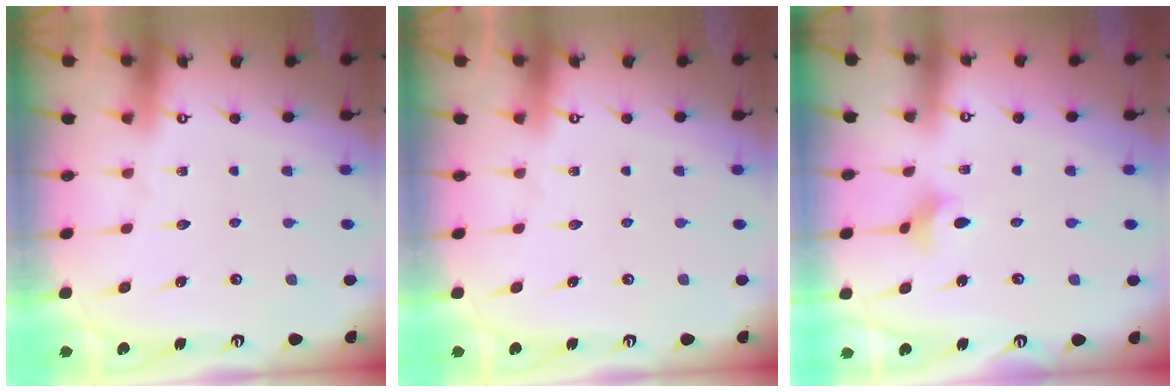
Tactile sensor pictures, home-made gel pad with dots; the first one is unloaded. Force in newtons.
{"total": 0.0}
{"total": 2.7, "press": 2.7, "slide": 0.5}